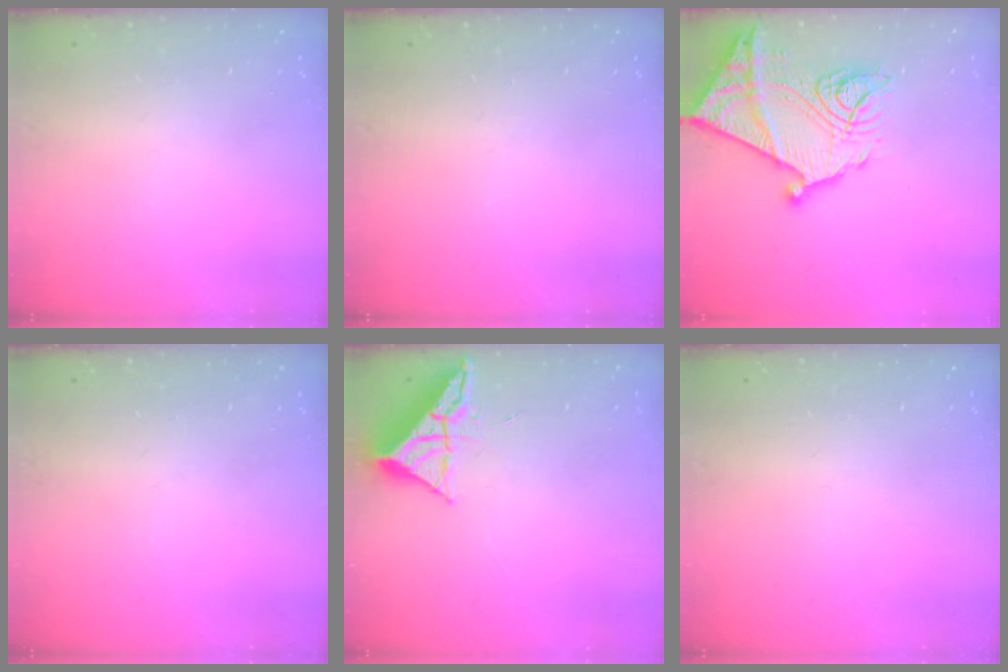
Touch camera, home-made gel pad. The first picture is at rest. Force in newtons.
{"total": 0.0}
{"total": 25.4, "press": 25.3, "slide": 2.5}
{"total": 0.0}
{"total": 6.6, "press": 6.6, "slide": 0.3}
{"total": 0.0}